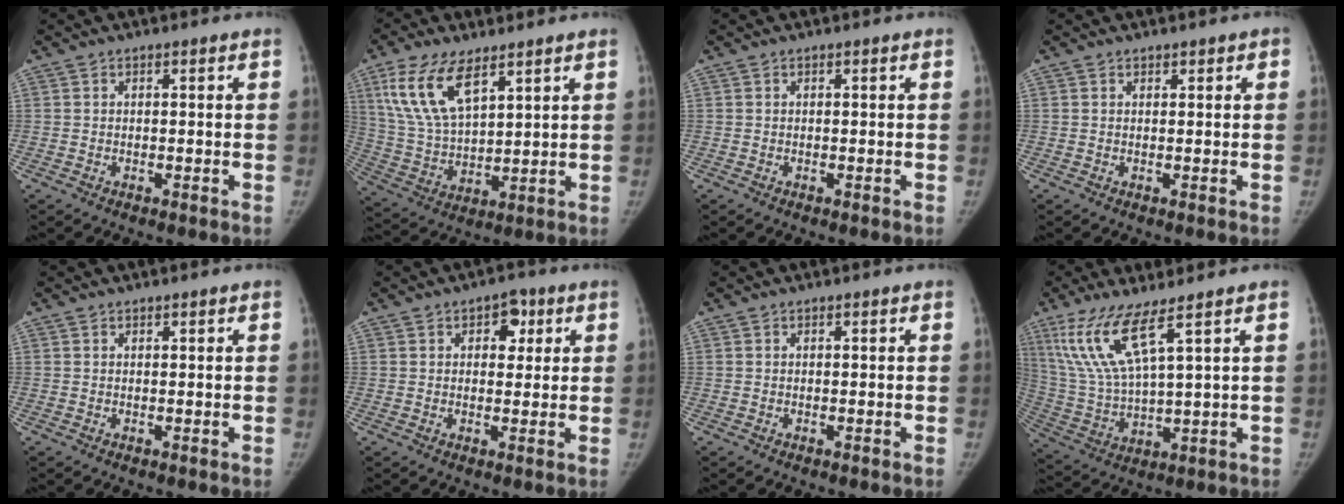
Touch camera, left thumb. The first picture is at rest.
{"total": 14.1, "force": [7.6, 6.5, 10.0], "torque": [-0.186, -0.025, 0.158]}
{"total": 0.0}
{"total": 0.9, "force": [0.6, 0.6, 0.3], "torque": [0.009, -0.001, 0.004]}
{"total": 0.0}
{"total": 4.9, "force": [1.9, 3.3, 3.1], "torque": [-0.009, -0.002, 0.020]}
{"total": 0.0}
{"total": 11.9, "force": [6.9, 2.0, 9.5], "torque": [-0.217, -0.035, 0.153]}